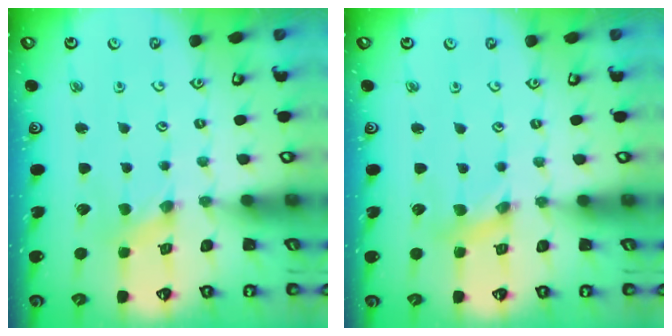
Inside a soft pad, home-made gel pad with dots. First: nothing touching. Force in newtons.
{"total": 2.5, "press": 2.4, "slide": 0.3}